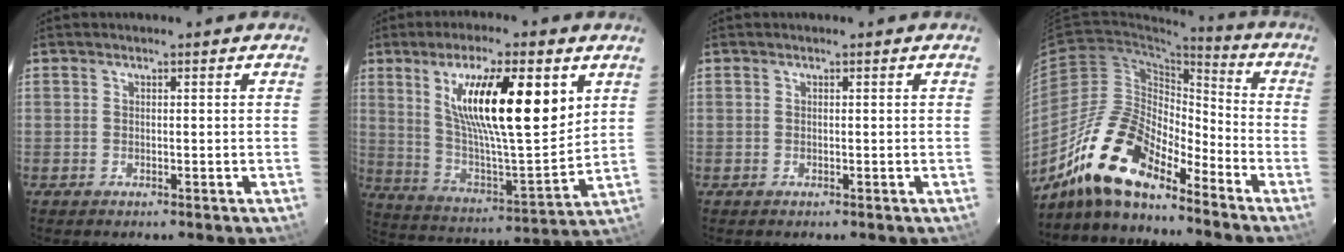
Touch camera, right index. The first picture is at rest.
{"total": 20.5, "force": [8.2, 4.6, 18.2], "torque": [-0.300, -0.002, 0.147]}
{"total": 0.0}
{"total": 16.3, "force": [-12.9, 4.9, 8.6], "torque": [-0.160, -0.004, -0.254]}